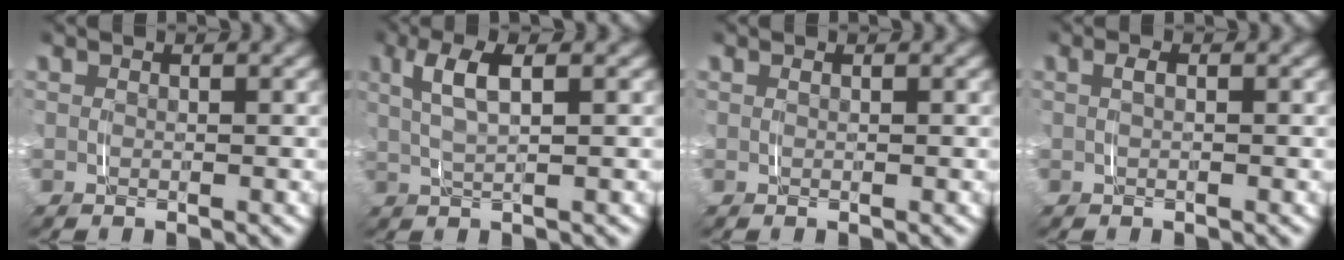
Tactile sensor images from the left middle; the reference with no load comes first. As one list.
[{"total": 3.7, "force": [1.1, 1.0, 3.4], "torque": [-0.073, 0.005, 0.020]}, {"total": 0.0}, {"total": 0.8, "force": [0.0, 0.2, 0.7], "torque": [-0.016, 0.002, 0.000]}]